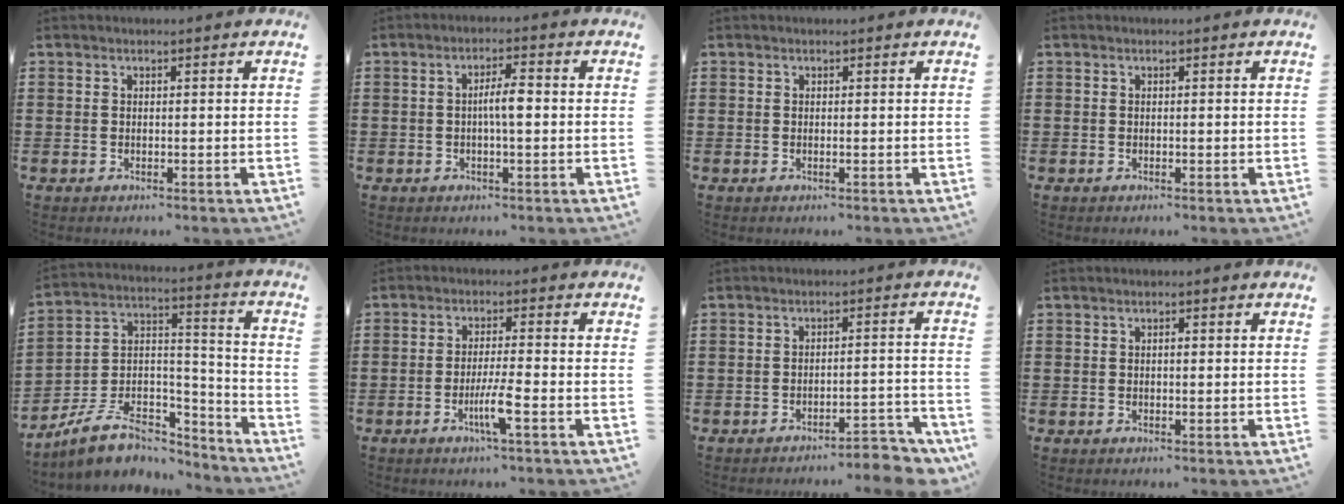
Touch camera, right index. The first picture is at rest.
{"total": 3.8, "force": [-0.3, 0.4, 3.7], "torque": [-0.066, 0.001, -0.008]}
{"total": 0.0}
{"total": 0.0}
{"total": 9.5, "force": [-7.0, 4.7, 4.3], "torque": [-0.087, 0.023, -0.128]}
{"total": 4.6, "force": [-2.2, -0.1, 4.0], "torque": [-0.075, -0.013, -0.040]}
{"total": 4.1, "force": [-3.8, -0.2, 1.4], "torque": [-0.024, -0.005, -0.077]}
{"total": 0.7, "force": [-0.1, -0.2, 0.6], "torque": [-0.011, -0.005, 0.000]}